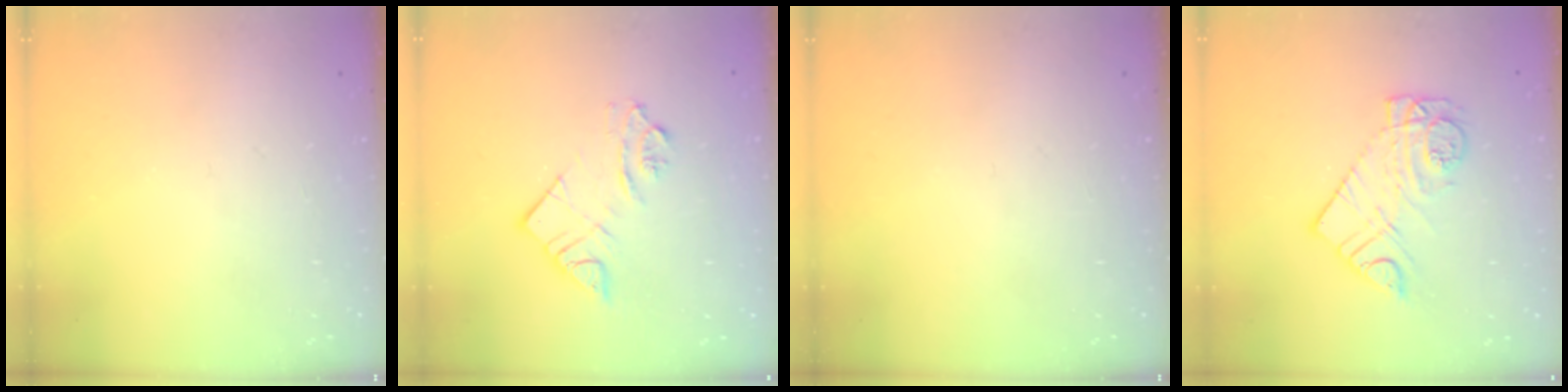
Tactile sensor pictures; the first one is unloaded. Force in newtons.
{"total": 9.8, "press": 9.7, "slide": 0.9}
{"total": 0.0}
{"total": 10.5, "press": 10.4, "slide": 0.9}